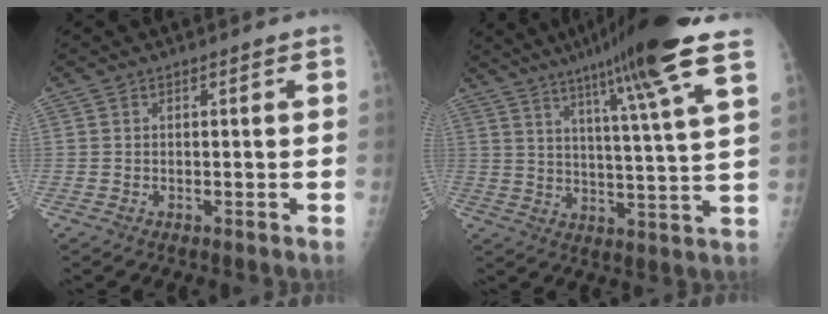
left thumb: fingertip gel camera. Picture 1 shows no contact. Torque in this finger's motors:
{"motor_torque": [4.08, 0.96, 1.35, -1.42, 0.48]}